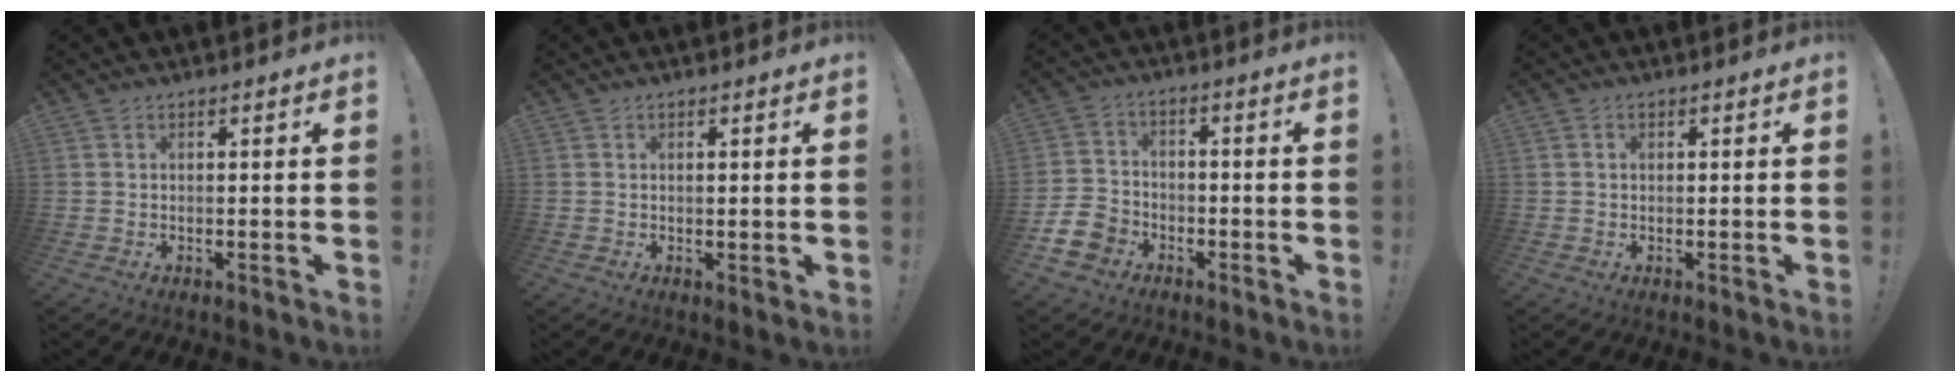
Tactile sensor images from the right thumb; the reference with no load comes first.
{"total": 1.0, "force": [0.6, 0.3, 0.7], "torque": [0.000, -0.004, 0.009]}
{"total": 9.6, "force": [-5.1, 7.2, 3.8], "torque": [-0.081, 0.034, -0.093]}
{"total": 1.0, "force": [0.3, 0.7, 0.7], "torque": [-0.010, 0.002, 0.004]}